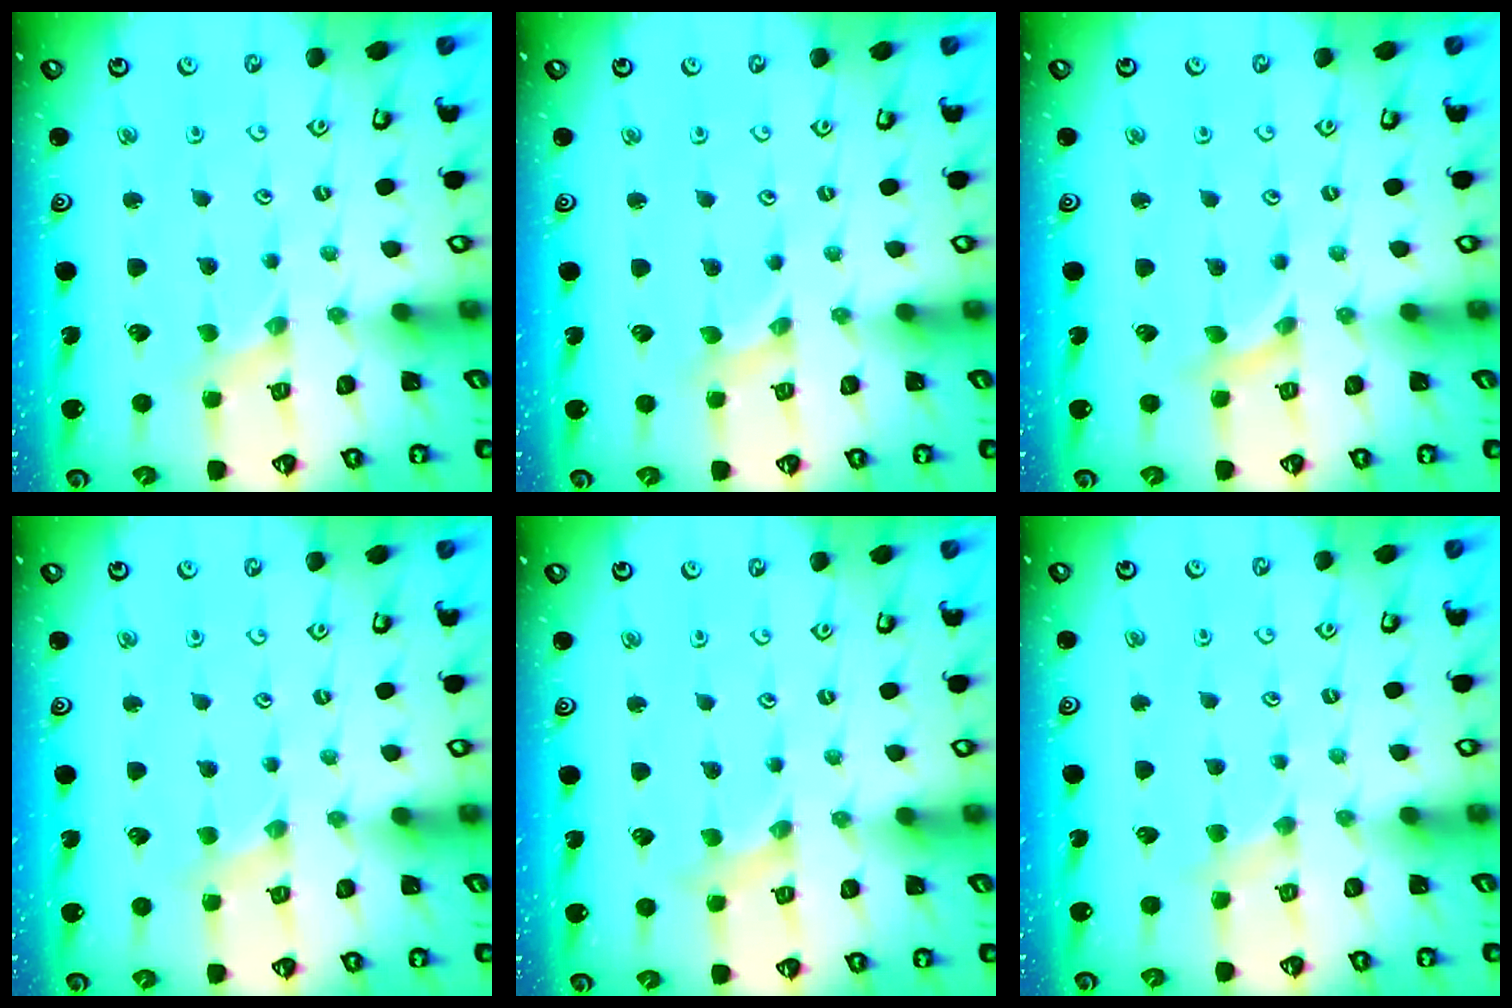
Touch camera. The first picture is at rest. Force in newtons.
{"total": 0.0}
{"total": 0.6, "press": 0.5, "slide": 0.1}
{"total": 2.8, "press": 2.7, "slide": 0.5}
{"total": 1.6, "press": 1.6, "slide": 0.1}
{"total": 3.1, "press": 3.0, "slide": 0.5}